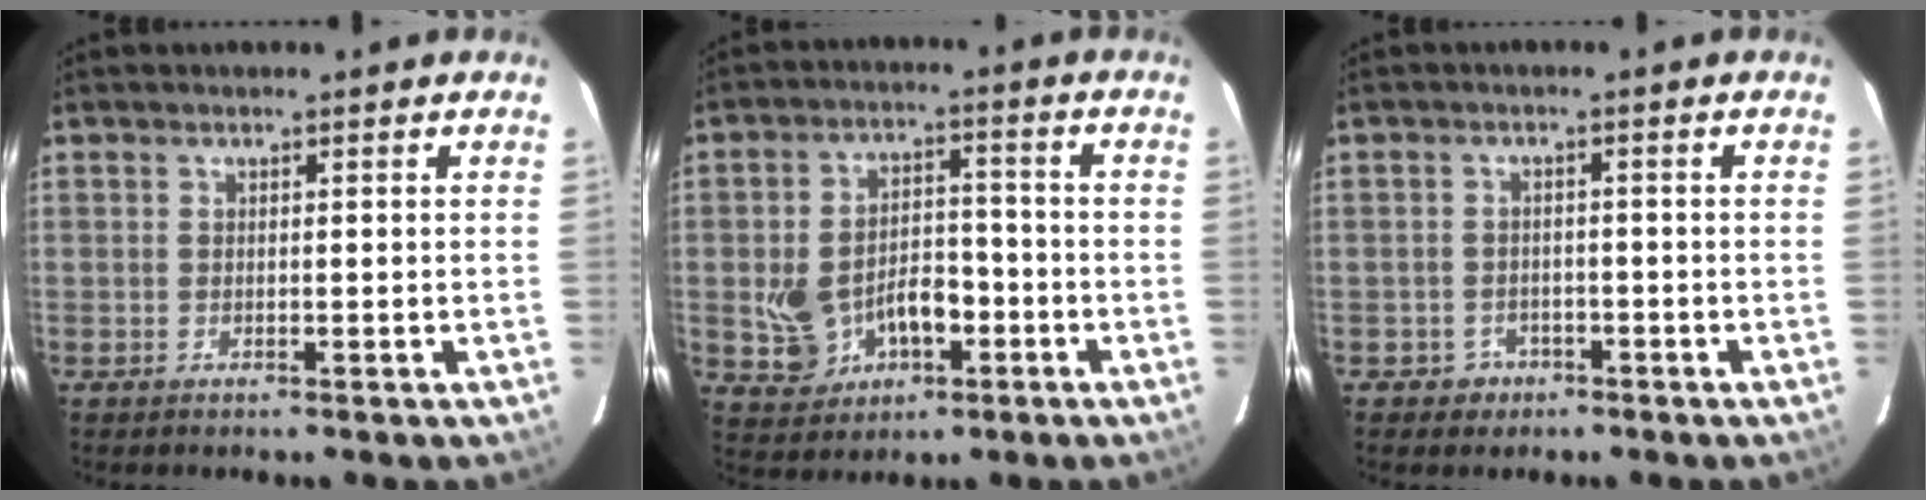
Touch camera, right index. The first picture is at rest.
{"total": 11.4, "force": [-3.4, 8.1, 7.3], "torque": [-0.161, 0.011, -0.038]}
{"total": 3.9, "force": [-2.1, 3.3, 0.3], "torque": [-0.022, 0.013, -0.032]}